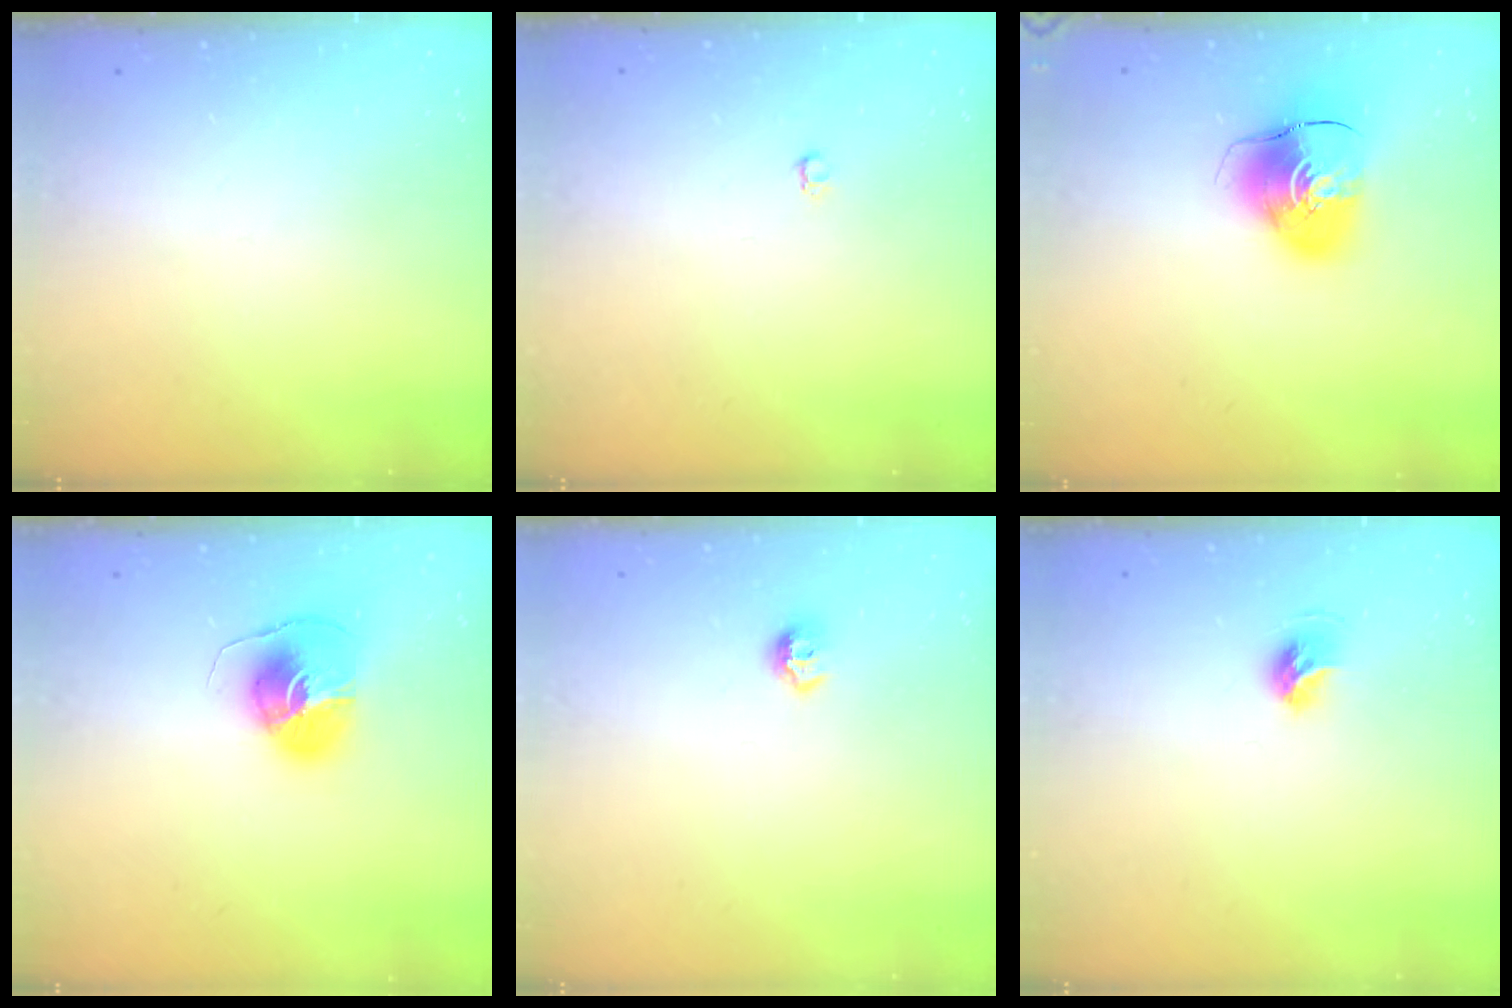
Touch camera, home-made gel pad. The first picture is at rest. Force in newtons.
{"total": 2.6, "press": 2.6, "slide": 0.4}
{"total": 10.8, "press": 10.7, "slide": 1.5}
{"total": 9.1, "press": 9.1, "slide": 0.5}
{"total": 7.2, "press": 7.2, "slide": 1.0}
{"total": 6.7, "press": 6.7, "slide": 0.9}